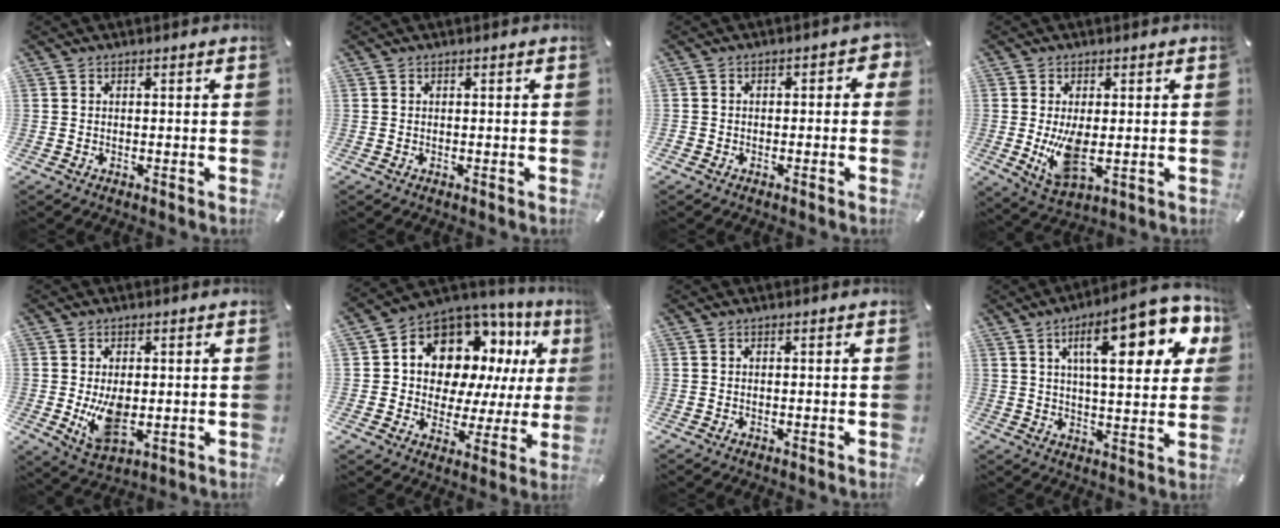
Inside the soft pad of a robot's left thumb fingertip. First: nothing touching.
{"total": 0.0}
{"total": 3.5, "force": [-1.4, 2.3, 2.2], "torque": [-0.031, 0.014, -0.028]}
{"total": 9.1, "force": [0.0, 4.6, 7.9], "torque": [-0.160, -0.017, 0.000]}
{"total": 8.6, "force": [-0.2, 5.1, 6.9], "torque": [-0.129, -0.012, -0.004]}
{"total": 12.5, "force": [6.5, 9.3, 5.4], "torque": [-0.101, -0.054, 0.123]}
{"total": 0.0}
{"total": 20.2, "force": [8.6, 7.3, 16.7], "torque": [-0.253, -0.018, 0.128]}